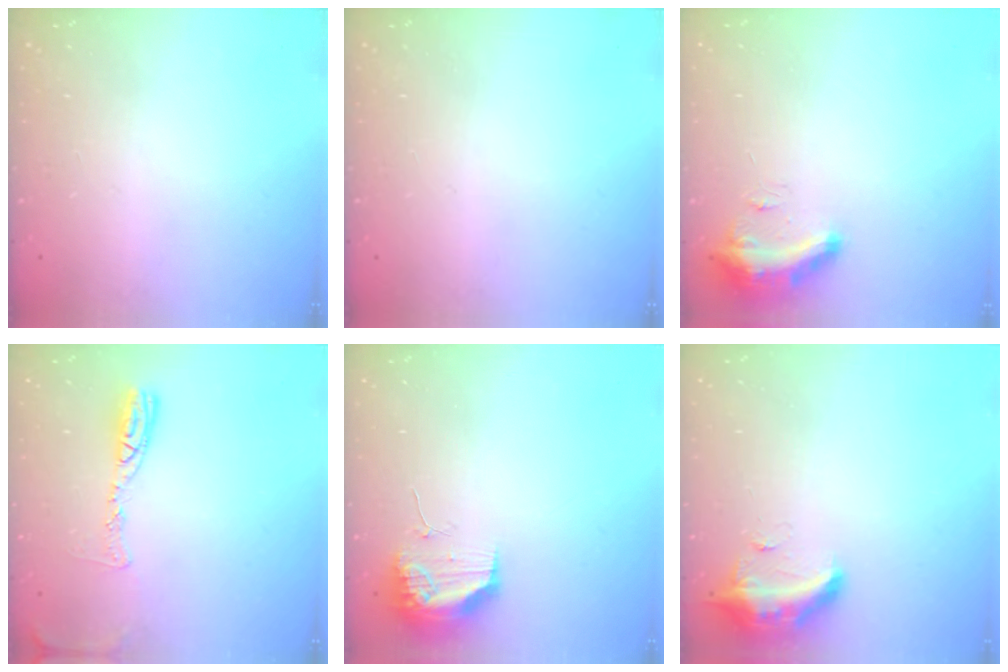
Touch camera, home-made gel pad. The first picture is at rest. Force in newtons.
{"total": 0.0}
{"total": 8.5, "press": 8.5, "slide": 0.8}
{"total": 9.2, "press": 9.2, "slide": 0.9}
{"total": 11.0, "press": 10.9, "slide": 1.4}
{"total": 19.4, "press": 12.3, "slide": 14.9}